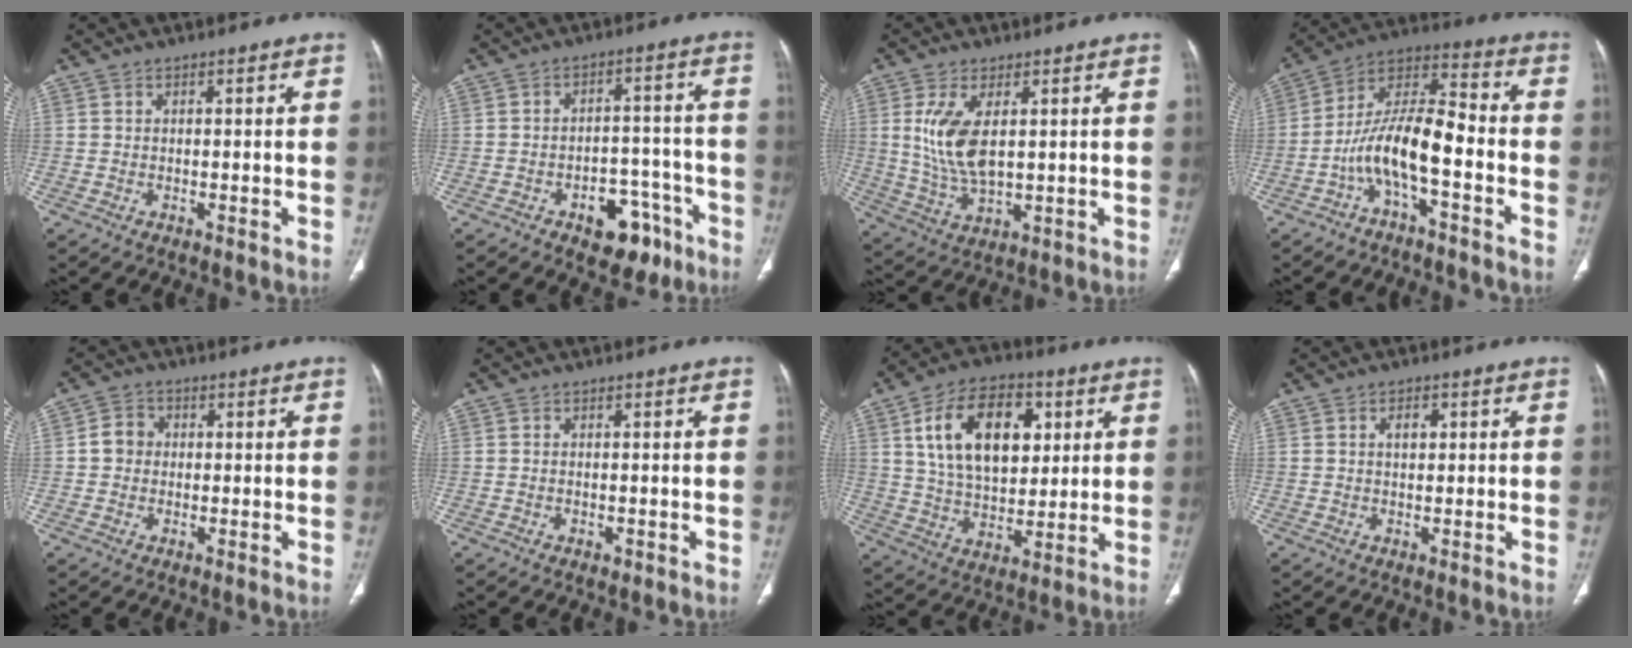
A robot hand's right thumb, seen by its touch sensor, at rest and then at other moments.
{"total": 10.2, "force": [-5.8, 6.2, 5.6], "torque": [-0.036, 0.055, -0.072]}
{"total": 8.0, "force": [2.0, 3.3, 7.1], "torque": [-0.151, -0.016, 0.051]}
{"total": 12.6, "force": [-4.5, 4.3, 10.9], "torque": [-0.211, 0.069, -0.088]}
{"total": 3.8, "force": [0.0, 3.4, 1.6], "torque": [-0.014, 0.010, -0.007]}
{"total": 0.8, "force": [-0.2, 0.6, 0.5], "torque": [-0.004, 0.004, 0.000]}
{"total": 18.5, "force": [5.8, 11.2, 13.5], "torque": [-0.192, -0.009, 0.104]}
{"total": 2.4, "force": [0.7, 1.5, 1.8], "torque": [-0.024, 0.001, 0.012]}